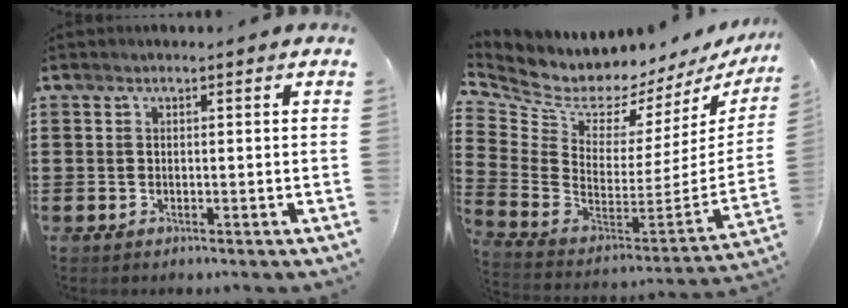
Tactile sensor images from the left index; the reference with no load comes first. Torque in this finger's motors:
{"motor_torque": [1.91, 0.23, 0.49, 0.08]}